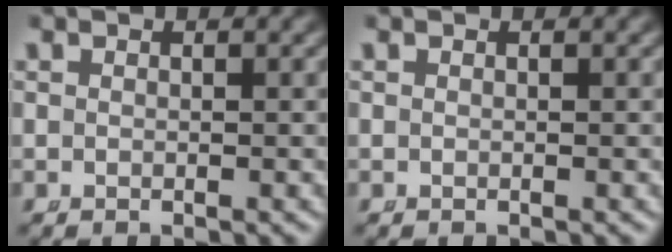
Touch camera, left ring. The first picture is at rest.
{"total": 0.0}